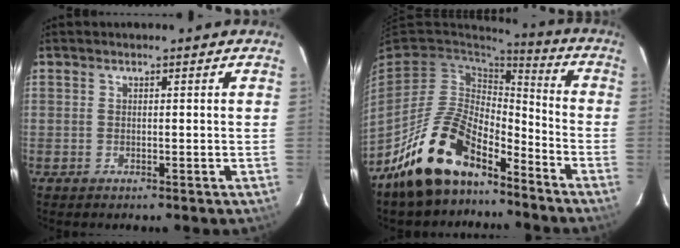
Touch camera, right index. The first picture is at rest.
{"total": 16.2, "force": [-11.9, 6.9, 8.5], "torque": [-0.179, 0.010, -0.210]}